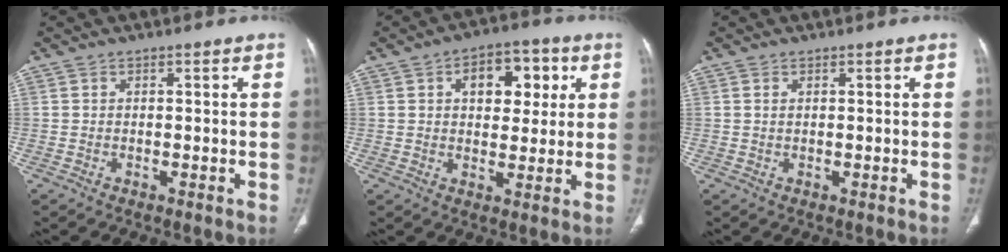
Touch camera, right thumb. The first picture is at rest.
{"total": 11.0, "force": [3.5, 6.8, 7.9], "torque": [-0.068, 0.004, 0.048]}
{"total": 0.8, "force": [0.4, 0.4, 0.6], "torque": [-0.015, 0.005, 0.010]}